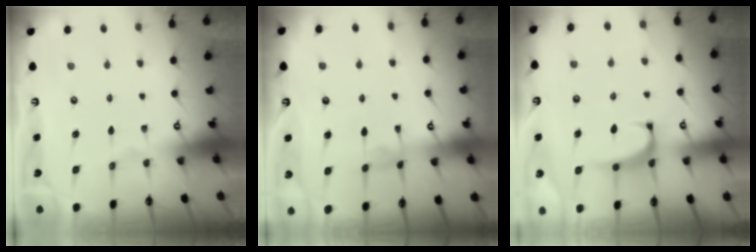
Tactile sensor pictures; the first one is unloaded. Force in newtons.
{"total": 1.0, "press": 0.9, "slide": 0.5}
{"total": 1.0, "press": 0.4, "slide": 0.9}